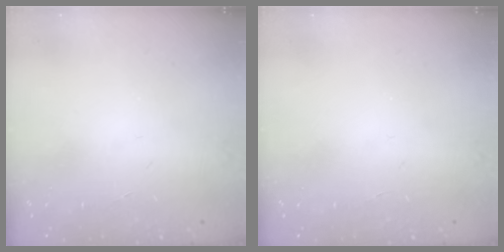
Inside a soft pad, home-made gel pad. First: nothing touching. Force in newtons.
{"total": 0.0}